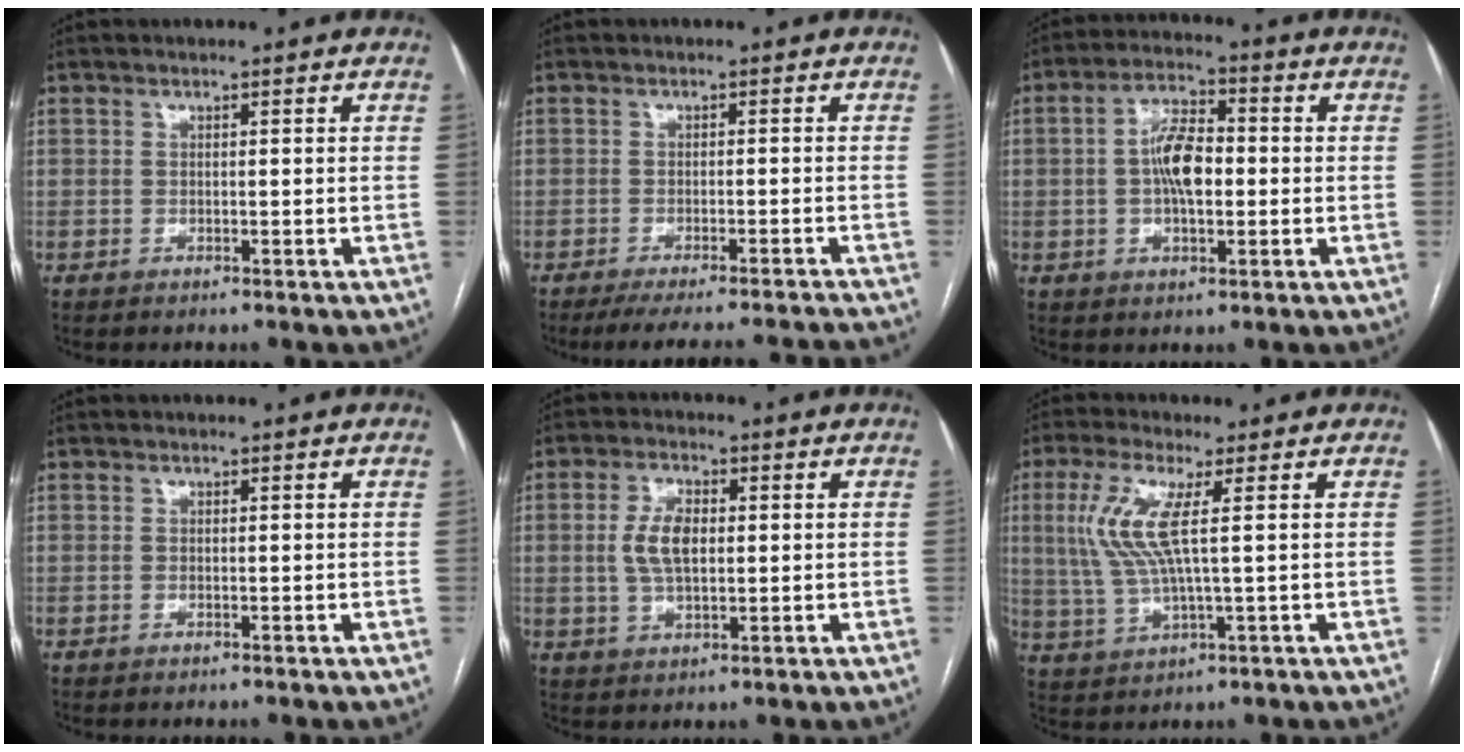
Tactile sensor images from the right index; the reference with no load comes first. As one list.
[{"total": 15.7, "force": [-14.8, 0.0, 5.3], "torque": [-0.065, -0.015, -0.188]}, {"total": 7.8, "force": [-0.2, 3.2, 7.1], "torque": [-0.136, 0.014, -0.008]}, {"total": 0.0}, {"total": 6.0, "force": [0.6, 2.9, 5.2], "torque": [-0.113, 0.011, 0.013]}, {"total": 8.6, "force": [1.9, 1.0, 8.3], "torque": [-0.202, 0.005, 0.039]}]